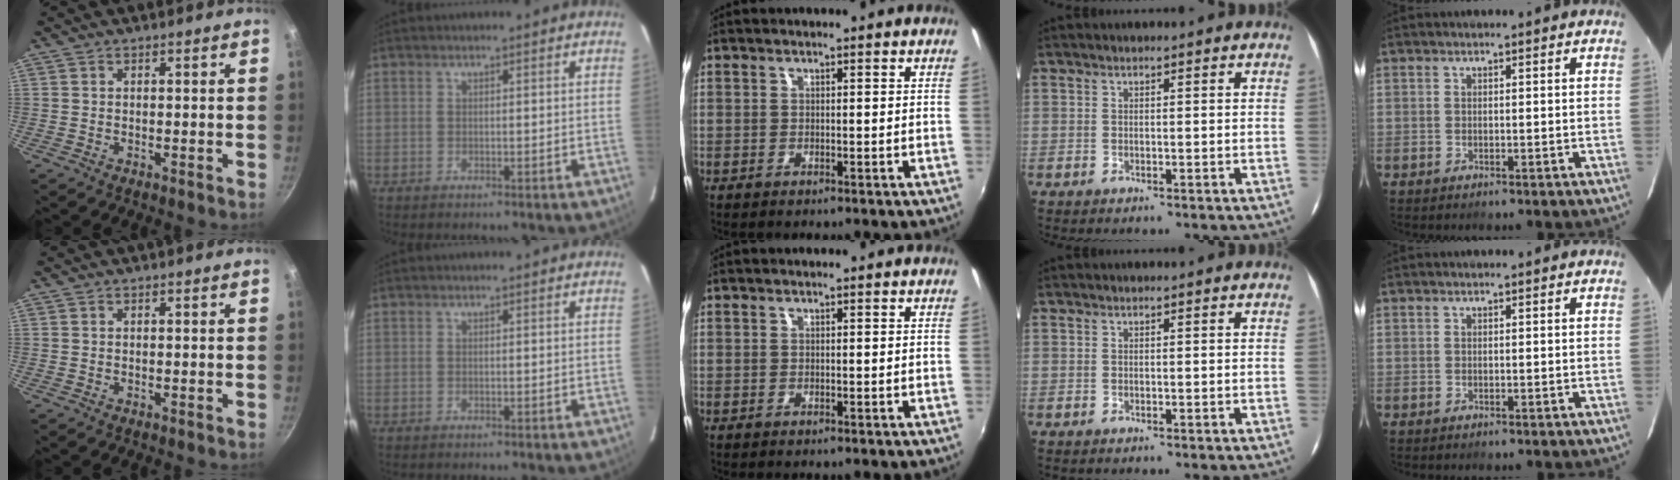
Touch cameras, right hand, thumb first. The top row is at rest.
{}